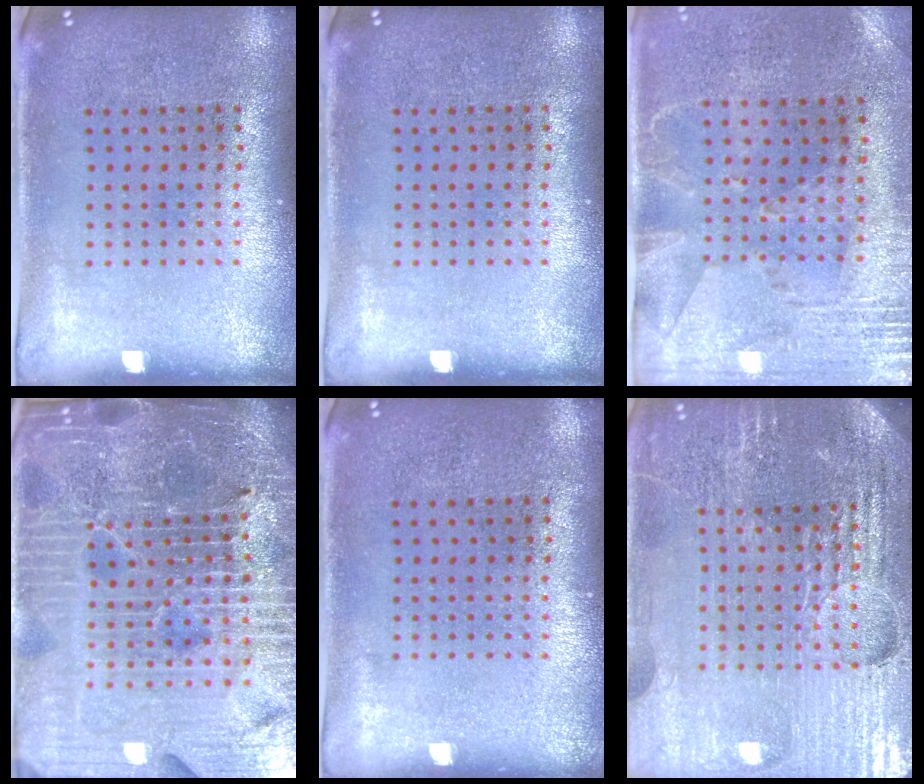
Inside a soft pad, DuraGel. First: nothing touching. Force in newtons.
{"total": 0.0}
{"total": 2.7, "press": 2.3, "slide": 1.5}
{"total": 7.0, "press": 6.2, "slide": 3.4}
{"total": 0.0}
{"total": 5.3, "press": 4.9, "slide": 2.1}